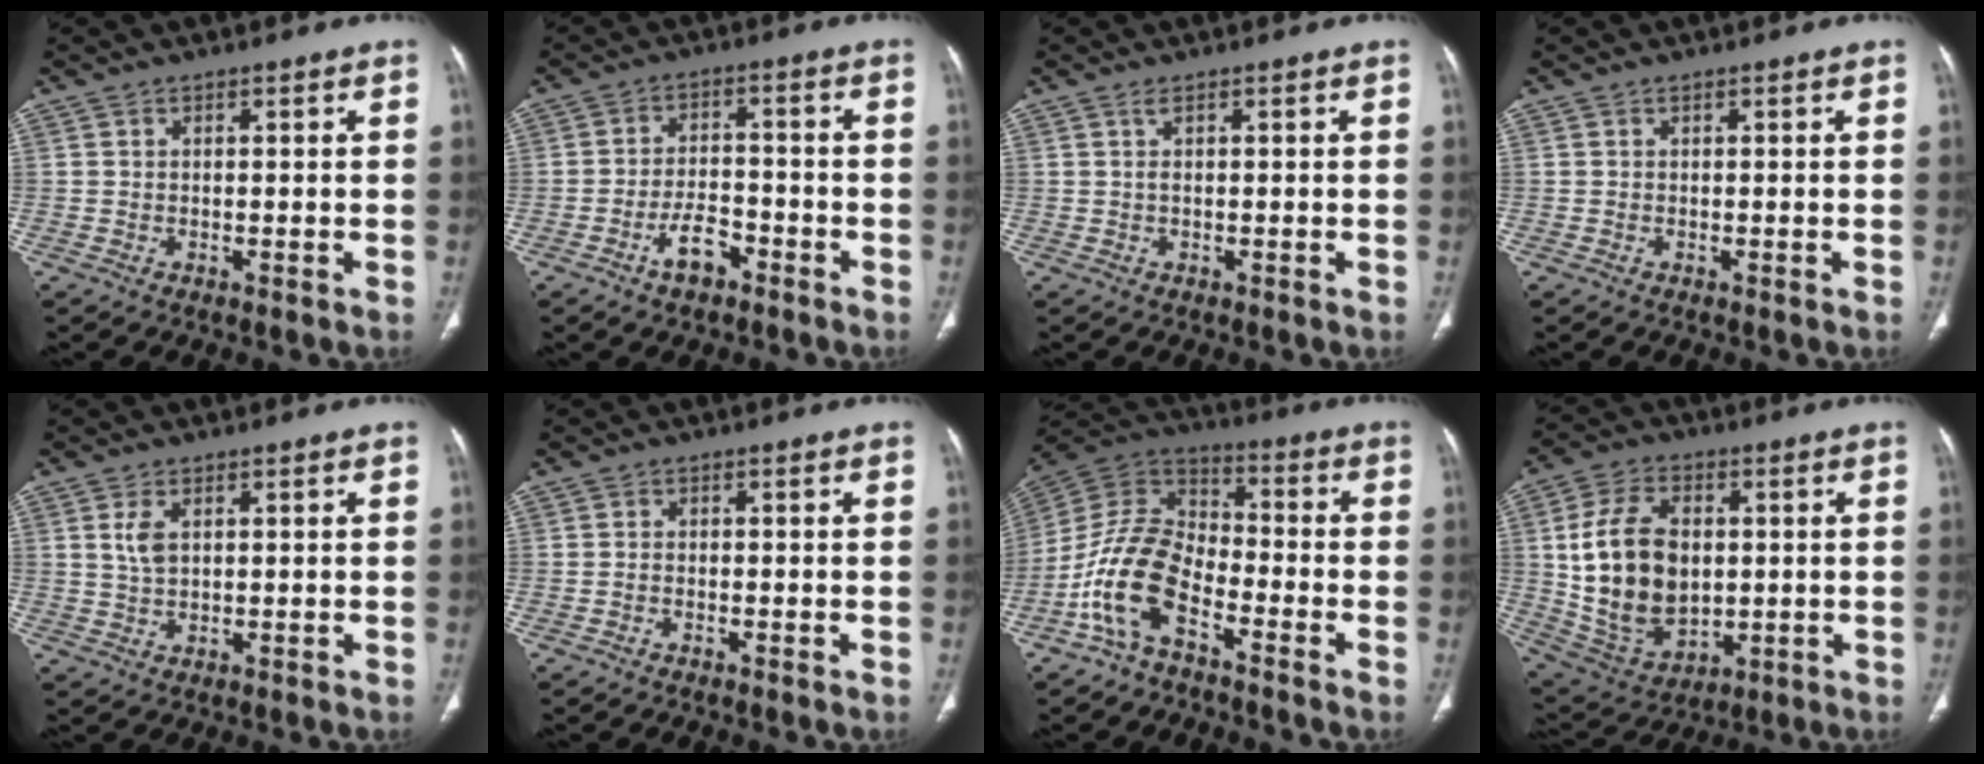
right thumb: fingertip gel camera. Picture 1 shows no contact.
{"total": 5.8, "force": [-3.5, 2.9, 3.6], "torque": [-0.054, 0.030, -0.063]}
{"total": 0.8, "force": [0.3, 0.1, 0.7], "torque": [-0.016, 0.006, 0.007]}
{"total": 0.0}
{"total": 3.4, "force": [1.1, 1.9, 2.7], "torque": [-0.056, -0.003, 0.025]}
{"total": 0.7, "force": [-0.4, 0.4, 0.4], "torque": [-0.002, 0.004, -0.012]}
{"total": 13.2, "force": [-6.6, 6.8, 9.2], "torque": [-0.175, 0.061, -0.141]}
{"total": 18.6, "force": [1.2, 12.5, 13.7], "torque": [-0.233, -0.007, 0.040]}